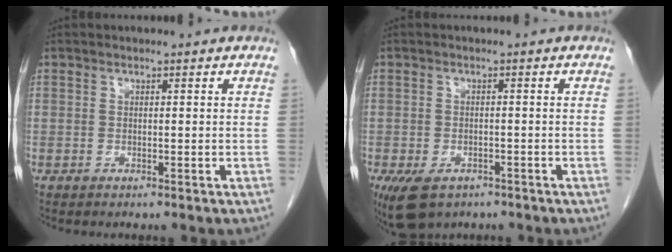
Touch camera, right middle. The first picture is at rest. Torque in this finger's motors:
{"motor_torque": [0.94, -0.66, 0.40, 0.09]}